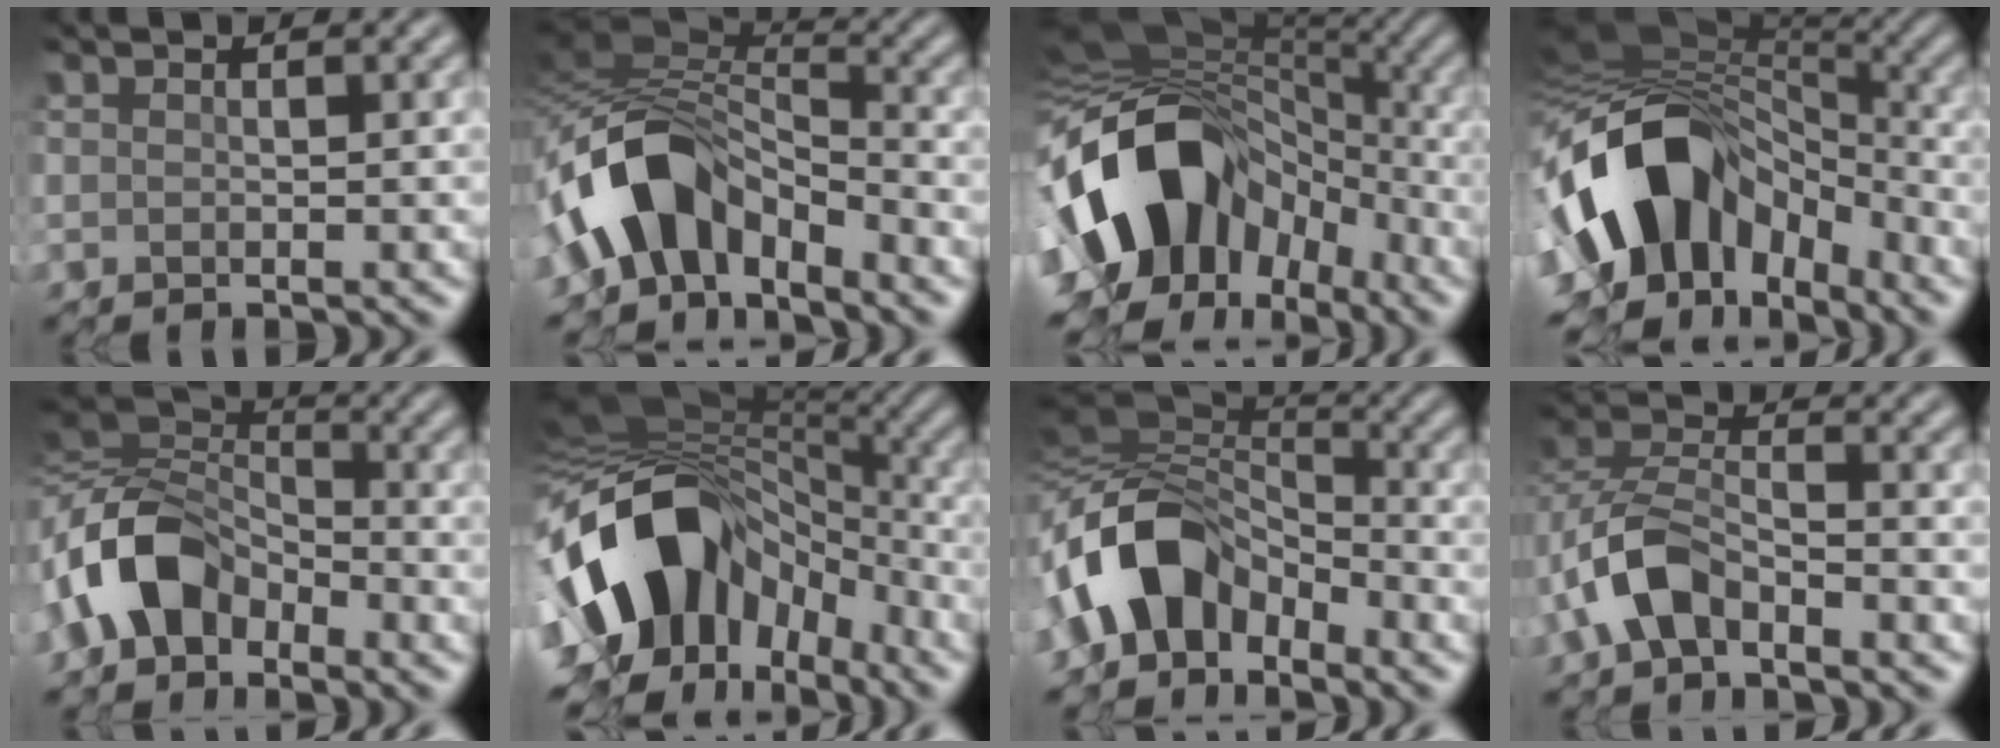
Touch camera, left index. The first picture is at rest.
{"total": 8.1, "force": [-4.3, 4.2, 5.5], "torque": [-0.096, 0.013, -0.086]}
{"total": 15.2, "force": [-4.1, 10.6, 10.0], "torque": [-0.193, -0.009, -0.074]}
{"total": 13.0, "force": [-4.7, 8.8, 8.2], "torque": [-0.161, 0.004, -0.091]}
{"total": 7.6, "force": [-3.4, 4.8, 4.9], "torque": [-0.098, 0.012, -0.081]}
{"total": 15.3, "force": [-3.7, 10.5, 10.4], "torque": [-0.196, -0.008, -0.063]}
{"total": 7.7, "force": [-4.0, 4.4, 4.9], "torque": [-0.087, 0.011, -0.082]}
{"total": 5.1, "force": [-3.3, 2.2, 3.2], "torque": [-0.073, 0.009, -0.071]}